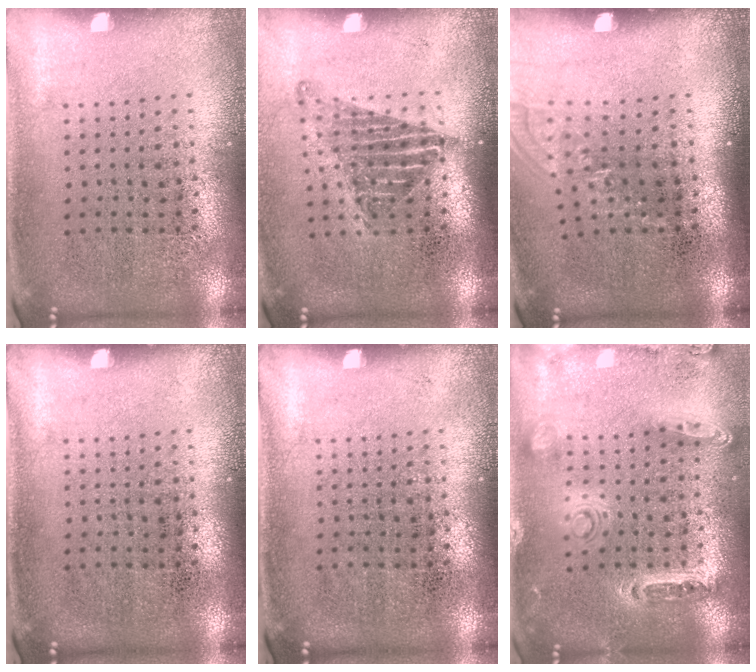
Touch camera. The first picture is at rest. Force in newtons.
{"total": 1.3, "press": 1.0, "slide": 0.8}
{"total": 1.1, "press": 0.9, "slide": 0.5}
{"total": 0.0}
{"total": 0.0}
{"total": 1.4, "press": 1.4, "slide": 0.3}